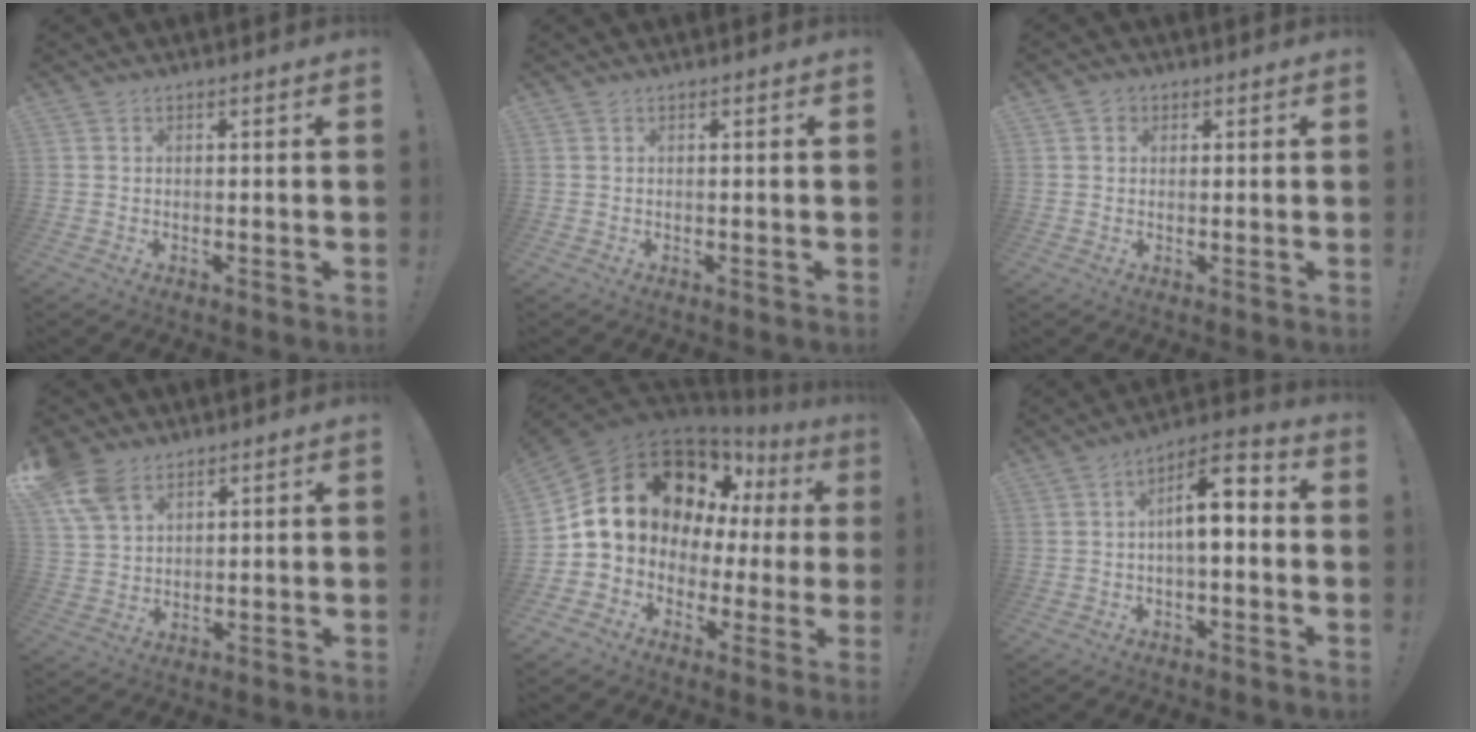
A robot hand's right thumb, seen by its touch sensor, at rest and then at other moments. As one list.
[{"total": 0.0}, {"total": 1.9, "force": [0.8, 1.7, 0.4], "torque": [-0.007, 0.000, 0.013]}, {"total": 9.5, "force": [6.0, 5.9, 4.5], "torque": [-0.088, -0.019, 0.121]}, {"total": 20.6, "force": [7.1, 14.7, 12.7], "torque": [-0.218, -0.029, 0.154]}, {"total": 9.8, "force": [0.2, 3.8, 9.0], "torque": [-0.142, 0.009, 0.004]}]